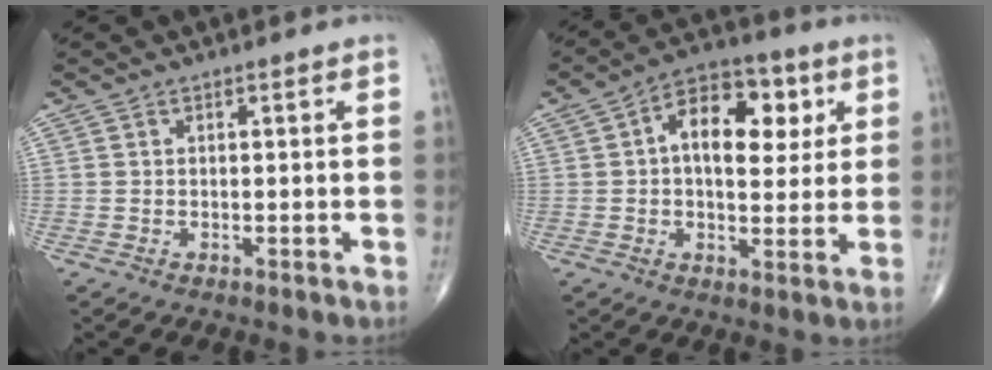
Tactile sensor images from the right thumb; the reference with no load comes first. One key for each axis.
{"total": 13.2, "fx": 3.1, "fy": 7.8, "fz": 10.2, "tx": -0.121, "ty": 0.008, "tz": 0.037}